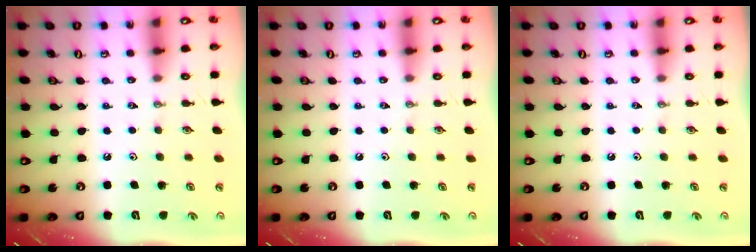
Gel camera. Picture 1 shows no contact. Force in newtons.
{"total": 0.0}
{"total": 0.0}